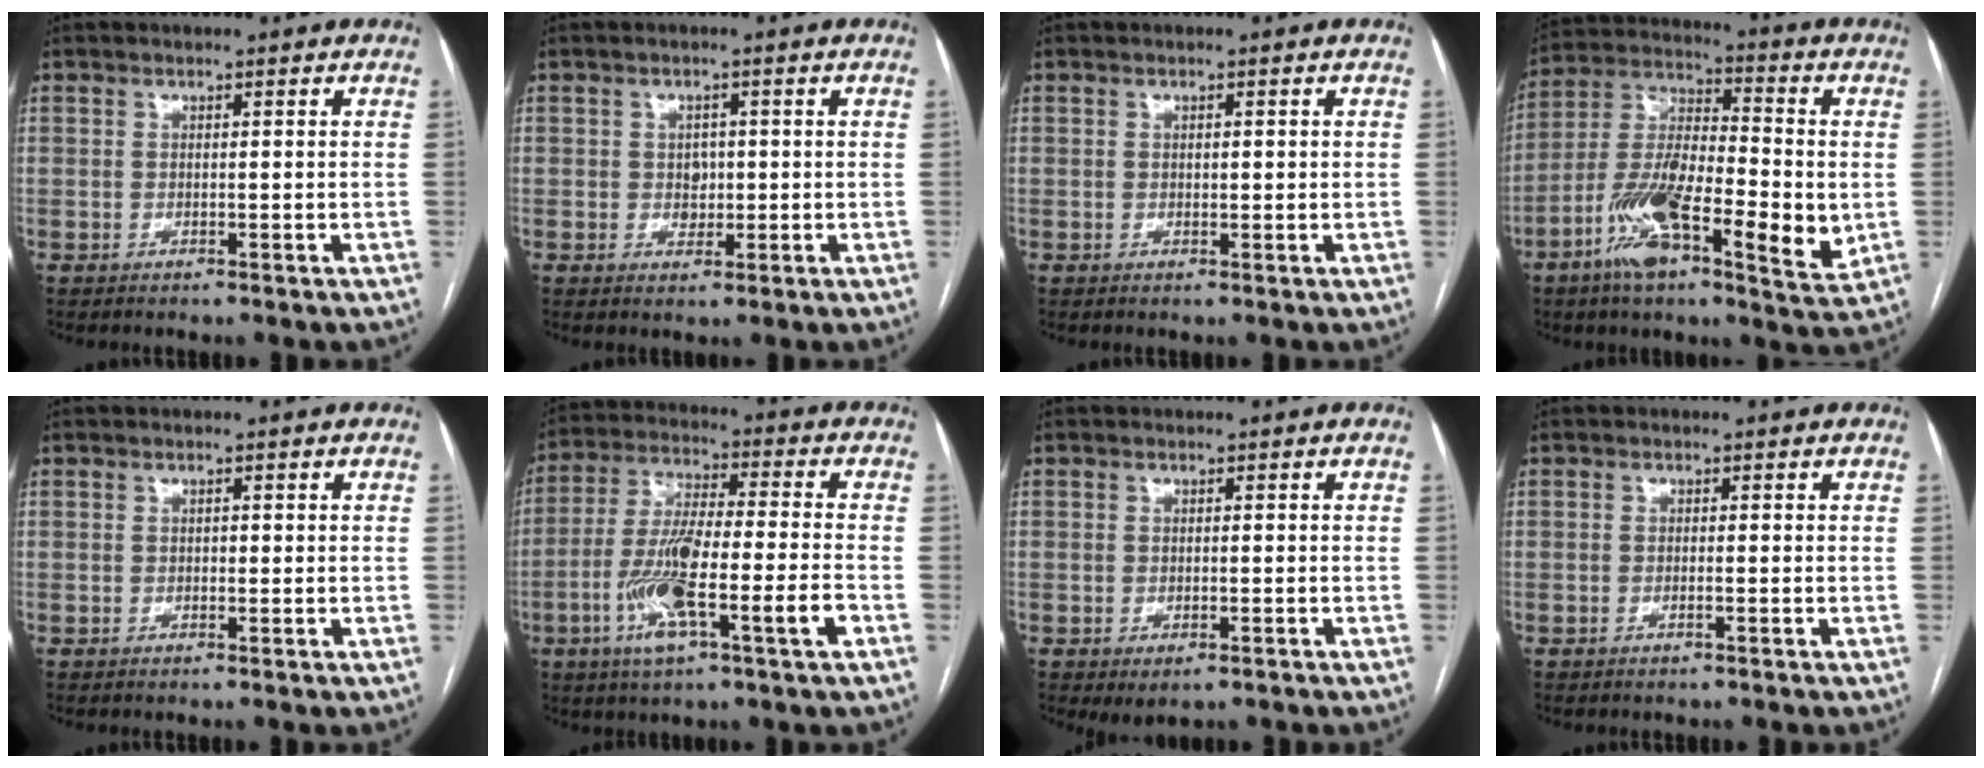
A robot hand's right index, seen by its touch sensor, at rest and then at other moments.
{"total": 2.4, "force": [0.0, 2.0, 1.4], "torque": [-0.014, 0.002, 0.003]}
{"total": 0.9, "force": [0.2, 0.4, 0.8], "torque": [-0.013, 0.000, 0.004]}
{"total": 17.0, "force": [-5.0, 4.7, 15.6], "torque": [-0.294, -0.002, -0.093]}
{"total": 0.5, "force": [0.0, 0.4, 0.4], "torque": [-0.004, 0.001, 0.000]}
{"total": 14.1, "force": [-4.8, 1.3, 13.1], "torque": [-0.254, -0.001, -0.086]}
{"total": 2.4, "force": [-1.1, 1.1, 1.8], "torque": [-0.026, -0.004, -0.006]}
{"total": 0.5, "force": [-0.3, 0.0, 0.5], "torque": [-0.010, 0.000, -0.003]}